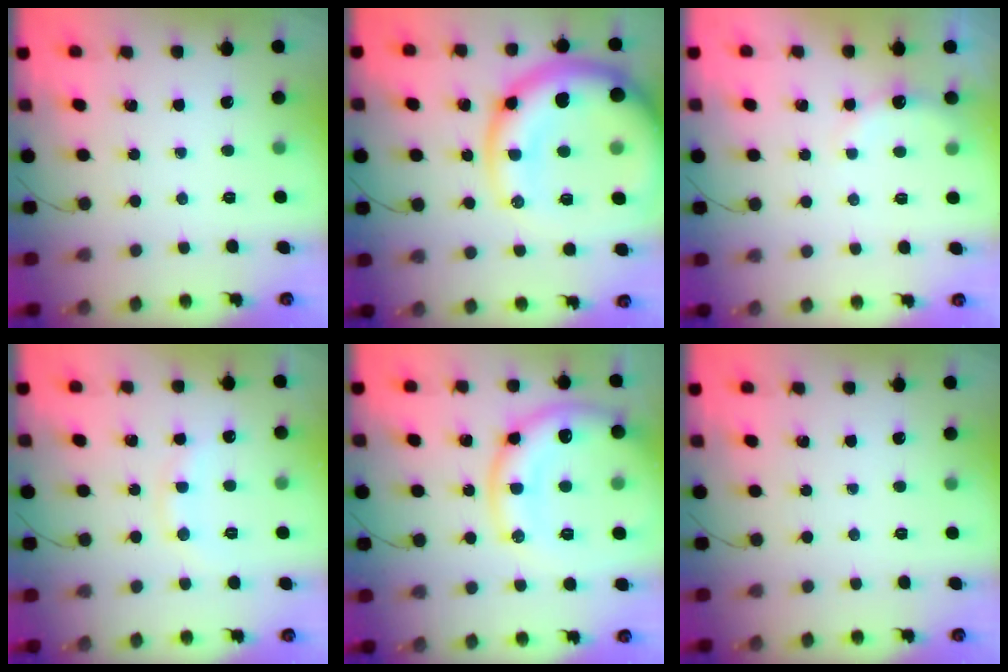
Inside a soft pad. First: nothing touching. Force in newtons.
{"total": 23.4, "press": 22.8, "slide": 5.2}
{"total": 4.9, "press": 4.8, "slide": 1.2}
{"total": 9.3, "press": 9.2, "slide": 1.2}
{"total": 19.3, "press": 19.2, "slide": 1.9}
{"total": 0.0}